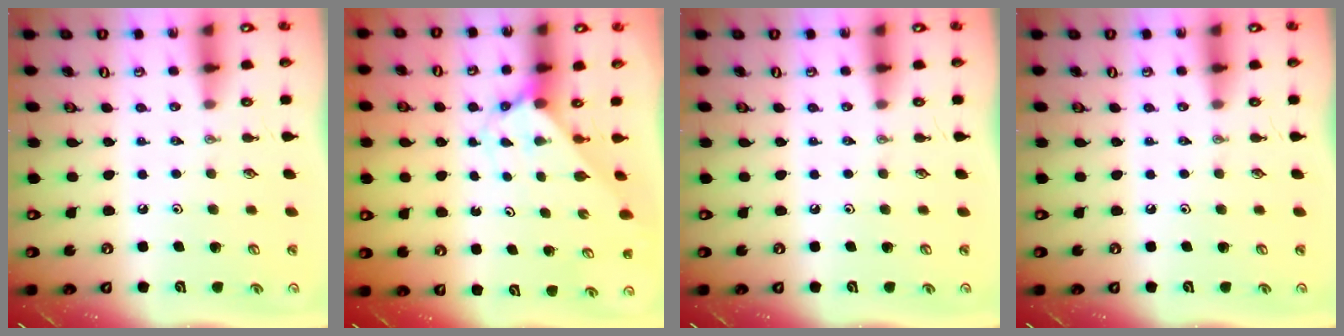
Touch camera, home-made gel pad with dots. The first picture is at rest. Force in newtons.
{"total": 2.4, "press": 2.4, "slide": 0.2}
{"total": 0.0}
{"total": 0.0}